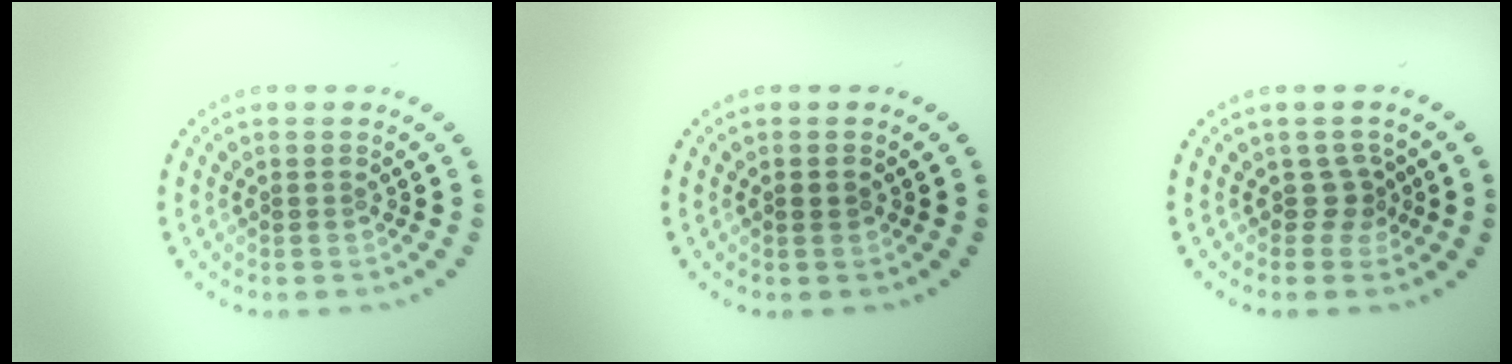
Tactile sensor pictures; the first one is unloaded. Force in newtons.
{"total": 0.9, "press": 0.9, "slide": 0.3}
{"total": 1.8, "press": 1.1, "slide": 1.4}